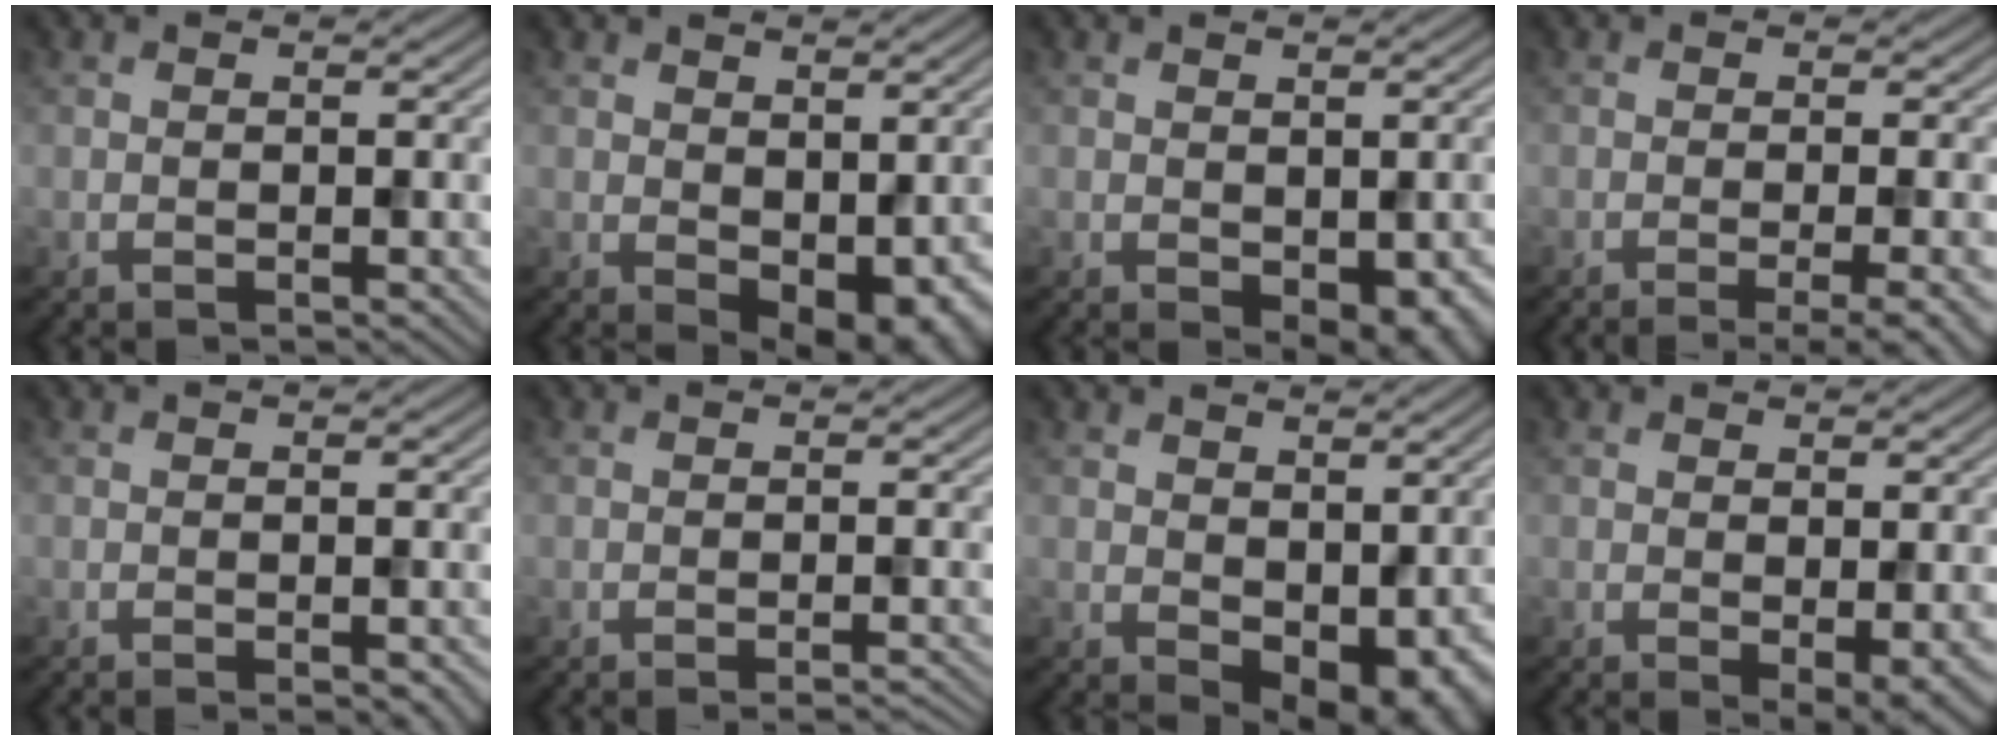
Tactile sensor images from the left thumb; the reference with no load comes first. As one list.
[{"total": 5.4, "force": [-0.2, 3.3, 4.2], "torque": [-0.064, -0.018, 0.011]}, {"total": 4.8, "force": [-1.7, 2.7, 3.6], "torque": [-0.048, -0.022, -0.007]}, {"total": 5.1, "force": [-2.3, 1.0, 4.5], "torque": [-0.056, 0.005, -0.037]}, {"total": 1.9, "force": [-1.2, 0.4, 1.5], "torque": [-0.012, 0.004, -0.019]}, {"total": 1.7, "force": [-1.1, 0.3, 1.2], "torque": [-0.007, 0.003, -0.023]}, {"total": 6.2, "force": [0.2, 4.0, 4.7], "torque": [-0.068, -0.021, 0.017]}, {"total": 2.9, "force": [-0.2, 0.7, 2.8], "torque": [-0.046, -0.008, -0.001]}]